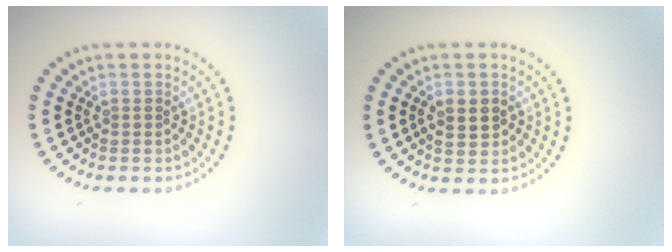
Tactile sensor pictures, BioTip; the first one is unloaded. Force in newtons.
{"total": 2.6, "press": 2.6, "slide": 0.0}